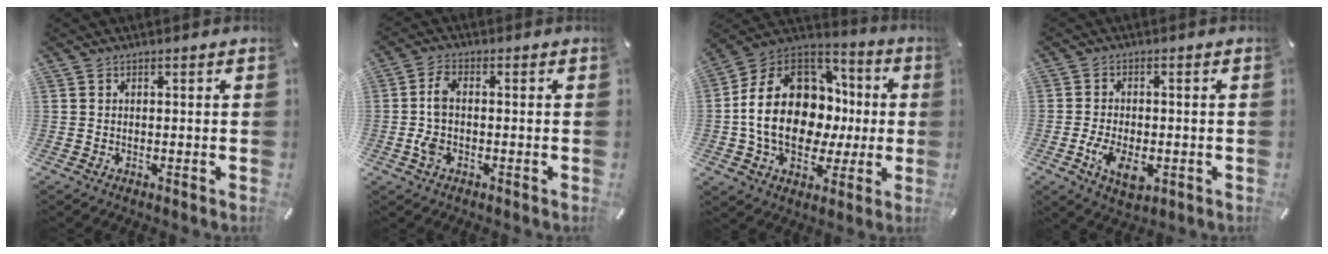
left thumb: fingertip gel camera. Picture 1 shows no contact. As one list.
[{"total": 4.4, "force": [-0.8, 2.2, 3.8], "torque": [-0.087, 0.002, -0.018]}, {"total": 19.8, "force": [-1.2, 15.6, 12.1], "torque": [-0.250, 0.000, -0.017]}, {"total": 6.7, "force": [-2.2, 3.8, 5.1], "torque": [-0.113, 0.002, -0.041]}]